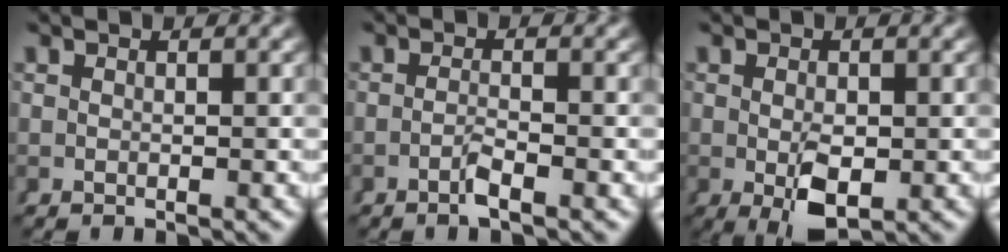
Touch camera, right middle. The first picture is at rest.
{"total": 1.7, "force": [-1.3, -0.2, 1.0], "torque": [-0.022, -0.006, -0.023]}
{"total": 4.0, "force": [-1.6, 1.6, 3.3], "torque": [-0.056, -0.029, -0.007]}